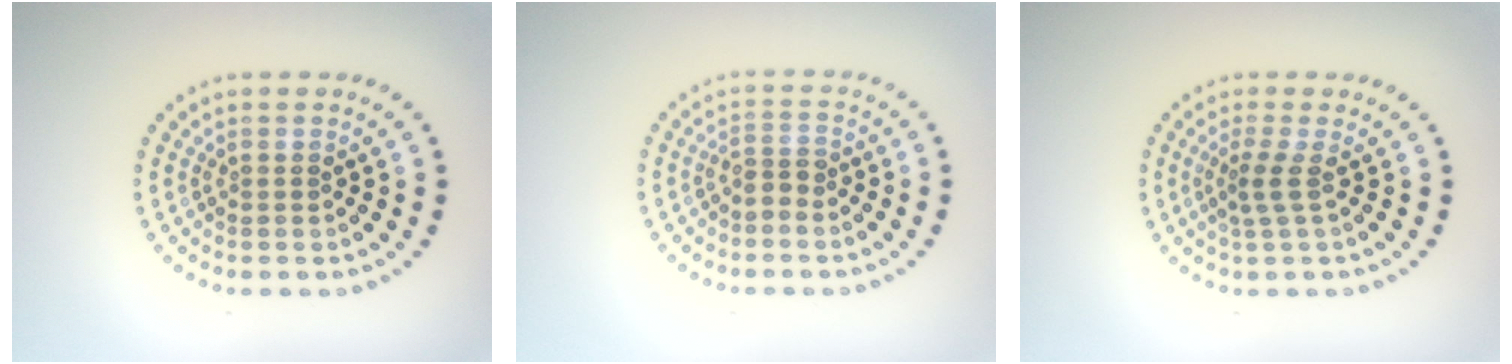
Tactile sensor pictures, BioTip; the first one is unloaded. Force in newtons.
{"total": 1.8, "press": 1.4, "slide": 1.1}
{"total": 1.8, "press": 1.2, "slide": 1.4}